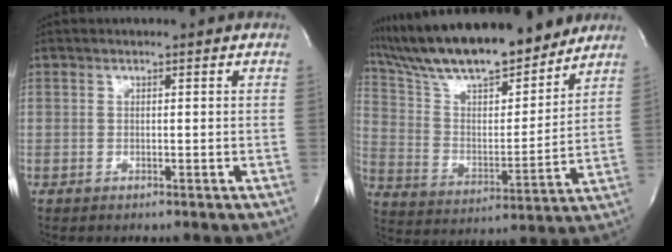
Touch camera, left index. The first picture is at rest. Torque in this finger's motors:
{"motor_torque": [0.68, -0.85, 0.53, 0.18]}